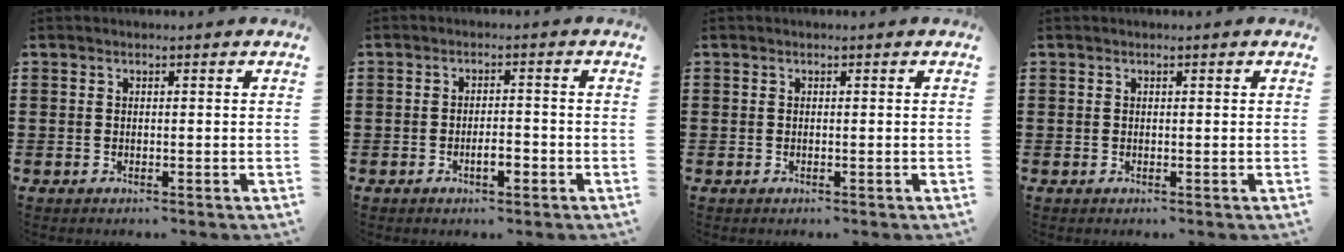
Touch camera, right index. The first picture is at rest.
{"total": 3.2, "force": [-1.3, 1.0, 2.7], "torque": [-0.049, 0.004, -0.025]}
{"total": 0.0}
{"total": 0.0}